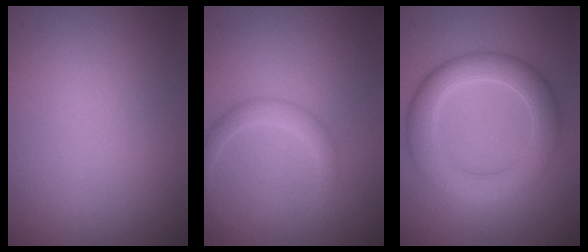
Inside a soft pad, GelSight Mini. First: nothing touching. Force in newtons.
{"total": 1.7, "press": 1.7, "slide": 0.1}
{"total": 5.3, "press": 5.3, "slide": 0.3}